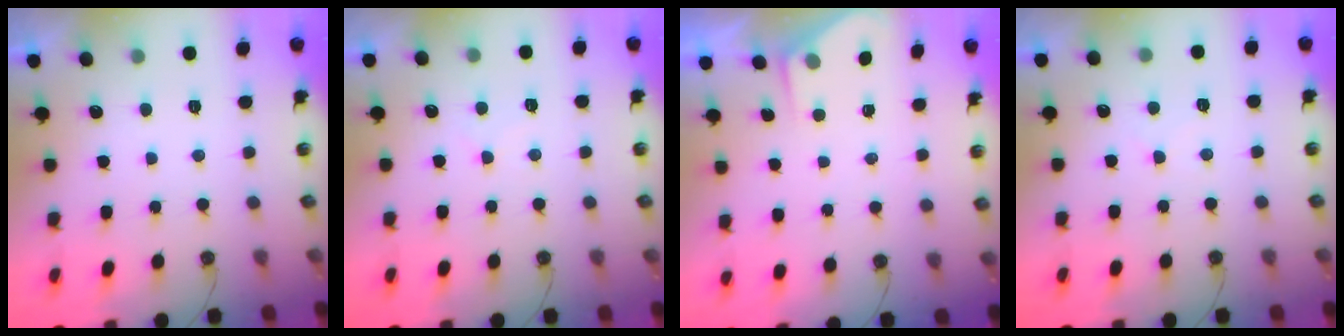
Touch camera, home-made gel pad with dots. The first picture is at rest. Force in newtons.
{"total": 7.0, "press": 6.9, "slide": 0.5}
{"total": 2.2, "press": 2.2, "slide": 0.3}
{"total": 4.7, "press": 4.7, "slide": 0.6}